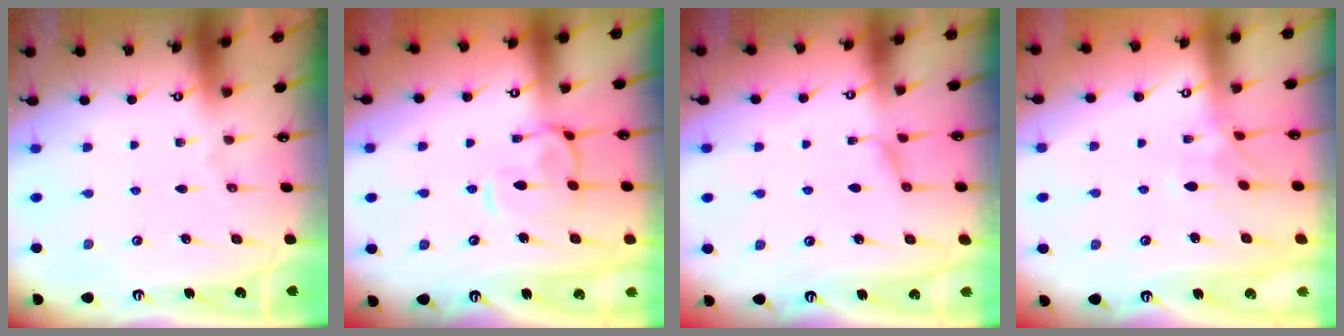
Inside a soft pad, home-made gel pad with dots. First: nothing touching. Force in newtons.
{"total": 3.9, "press": 3.8, "slide": 0.9}
{"total": 1.2, "press": 0.9, "slide": 0.8}
{"total": 1.7, "press": 1.4, "slide": 1.0}